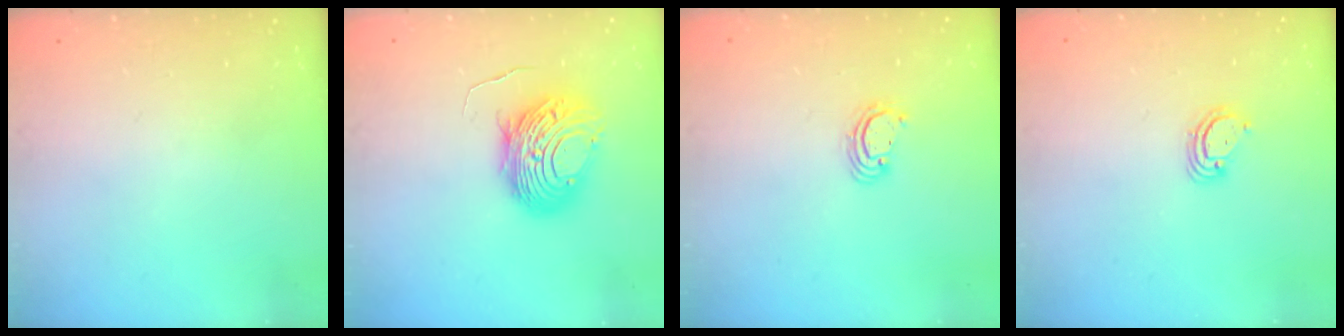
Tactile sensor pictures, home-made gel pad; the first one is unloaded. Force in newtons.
{"total": 11.8, "press": 11.7, "slide": 1.0}
{"total": 2.8, "press": 2.8, "slide": 0.2}
{"total": 3.2, "press": 3.2, "slide": 0.2}